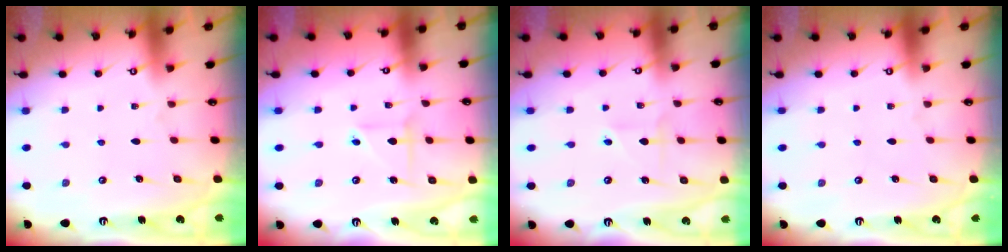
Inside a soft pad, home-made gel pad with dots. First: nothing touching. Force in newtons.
{"total": 2.9, "press": 2.9, "slide": 0.2}
{"total": 2.0, "press": 2.0, "slide": 0.5}
{"total": 0.0}